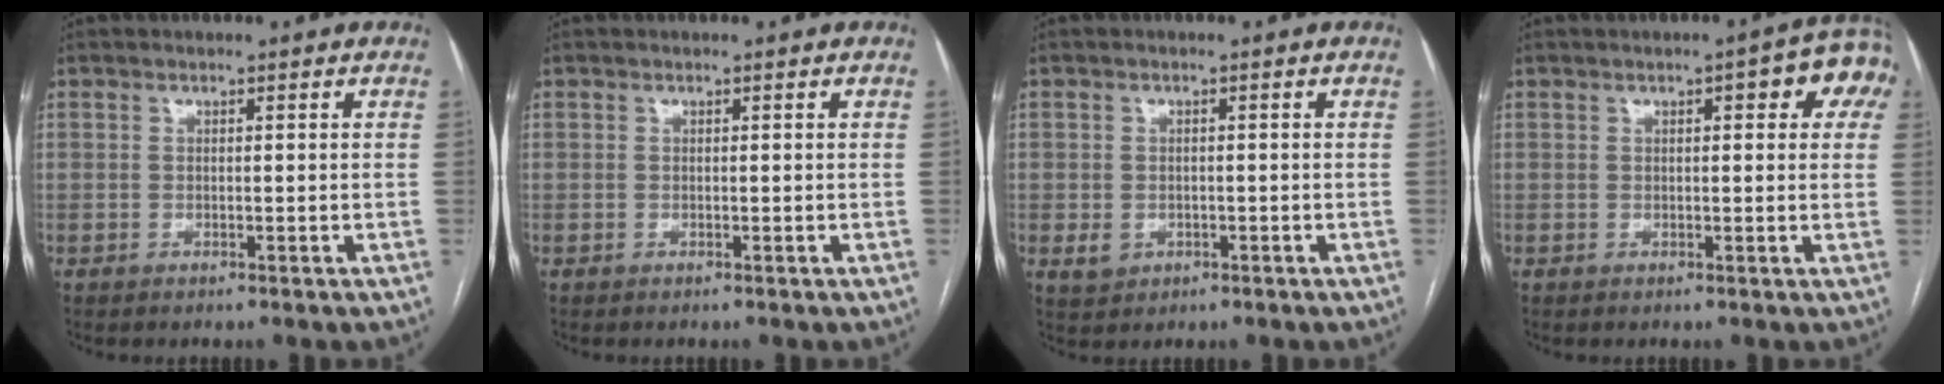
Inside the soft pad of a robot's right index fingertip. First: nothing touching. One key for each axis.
{"total": 0.0}
{"total": 2.7, "fx": -0.7, "fy": 2.4, "fz": 1.1, "tx": -0.017, "ty": 0.002, "tz": 0.000}
{"total": 7.6, "fx": 3.3, "fy": 2.2, "fz": 6.5, "tx": -0.073, "ty": 0.018, "tz": 0.028}